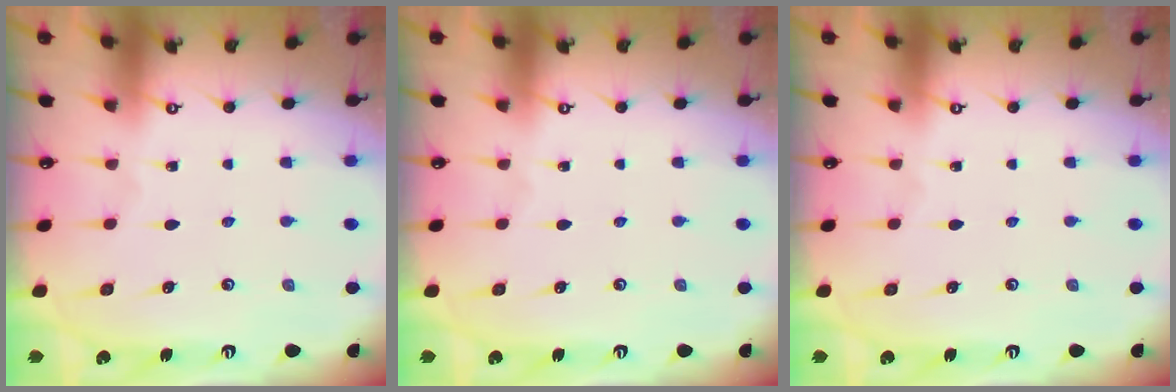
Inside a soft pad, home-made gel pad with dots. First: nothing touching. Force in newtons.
{"total": 0.0}
{"total": 0.0}